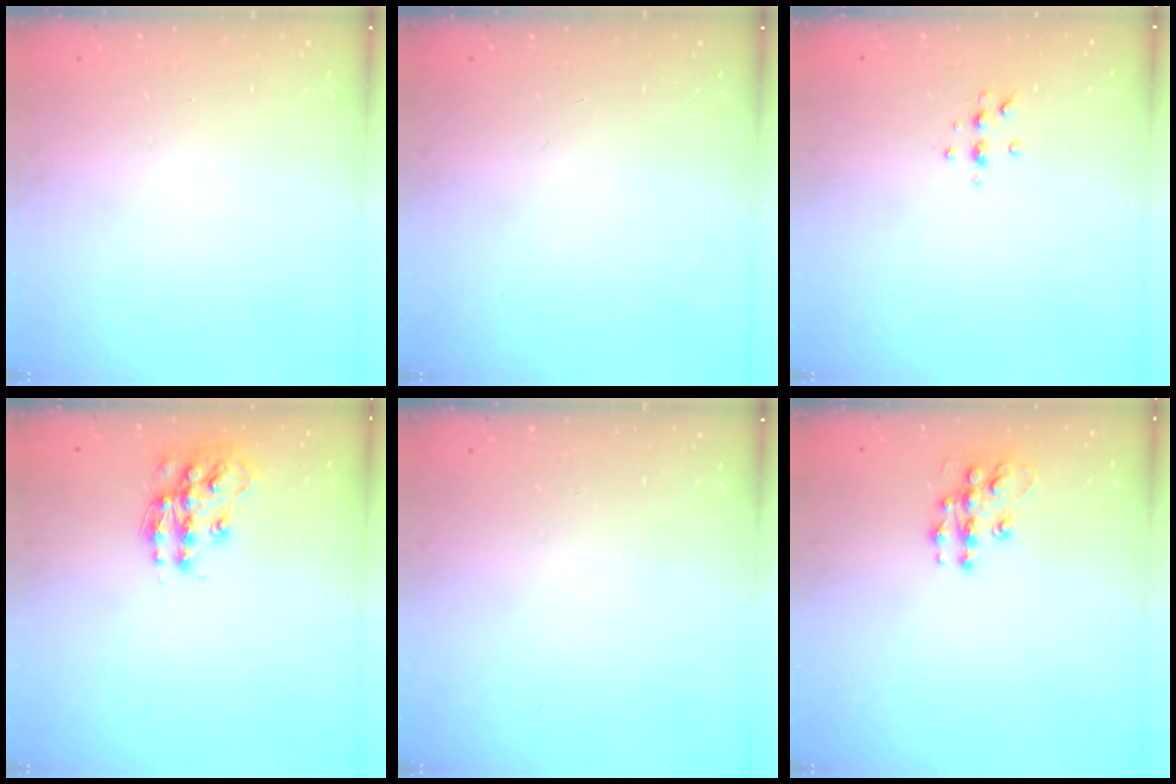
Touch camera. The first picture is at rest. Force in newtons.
{"total": 0.0}
{"total": 4.9, "press": 4.9, "slide": 0.7}
{"total": 13.3, "press": 13.3, "slide": 0.7}
{"total": 0.0}
{"total": 10.2, "press": 10.2, "slide": 0.5}